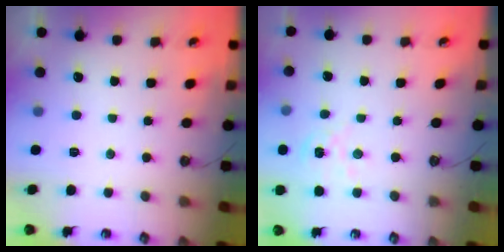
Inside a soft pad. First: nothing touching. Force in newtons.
{"total": 2.3, "press": 2.3, "slide": 0.3}